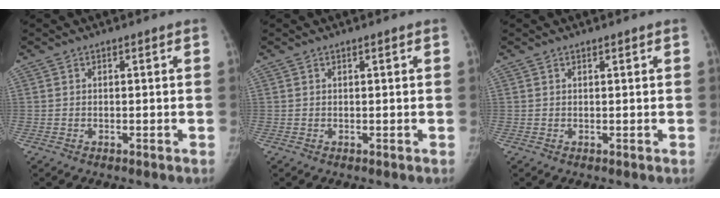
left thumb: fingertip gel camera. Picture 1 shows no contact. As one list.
[{"total": 0.0}, {"total": 0.0}]